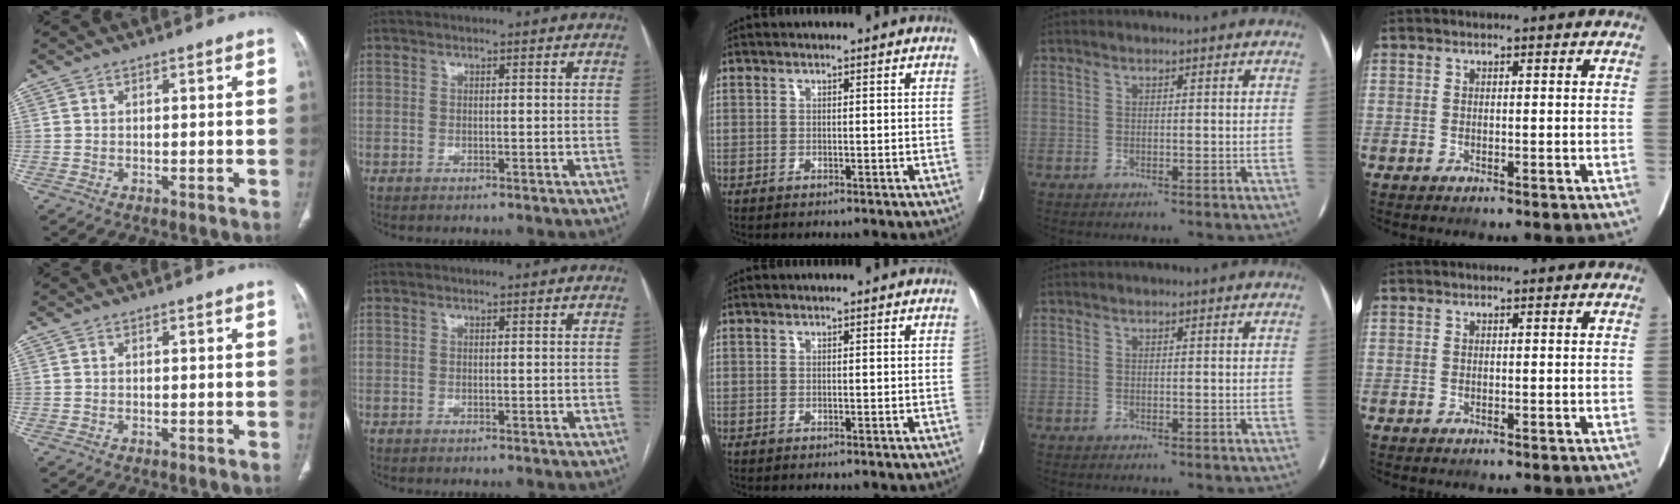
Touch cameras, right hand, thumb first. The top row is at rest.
{}